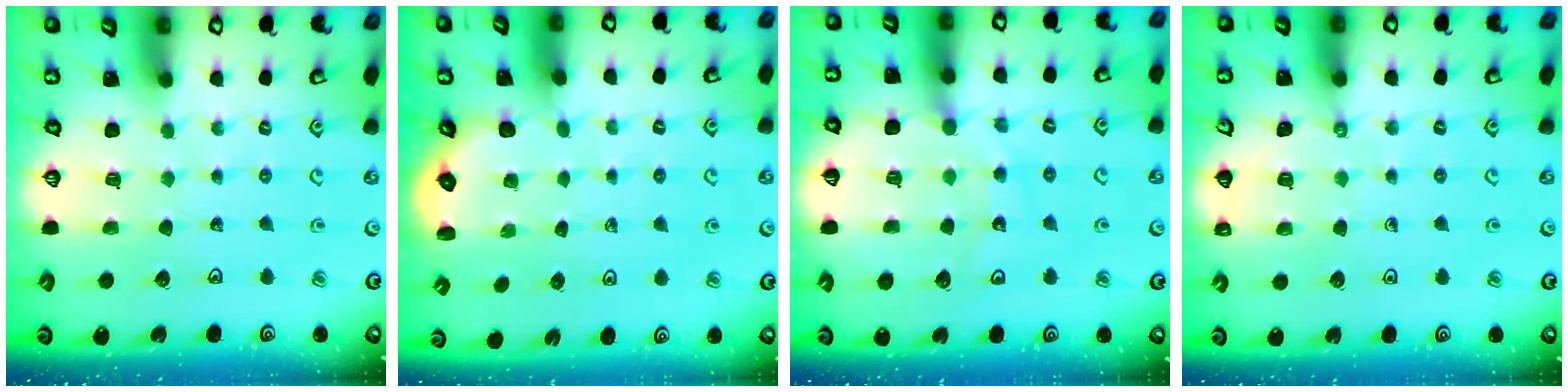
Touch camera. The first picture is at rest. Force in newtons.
{"total": 1.5, "press": 1.2, "slide": 0.9}
{"total": 12.9, "press": 12.8, "slide": 1.6}
{"total": 5.8, "press": 5.6, "slide": 1.6}